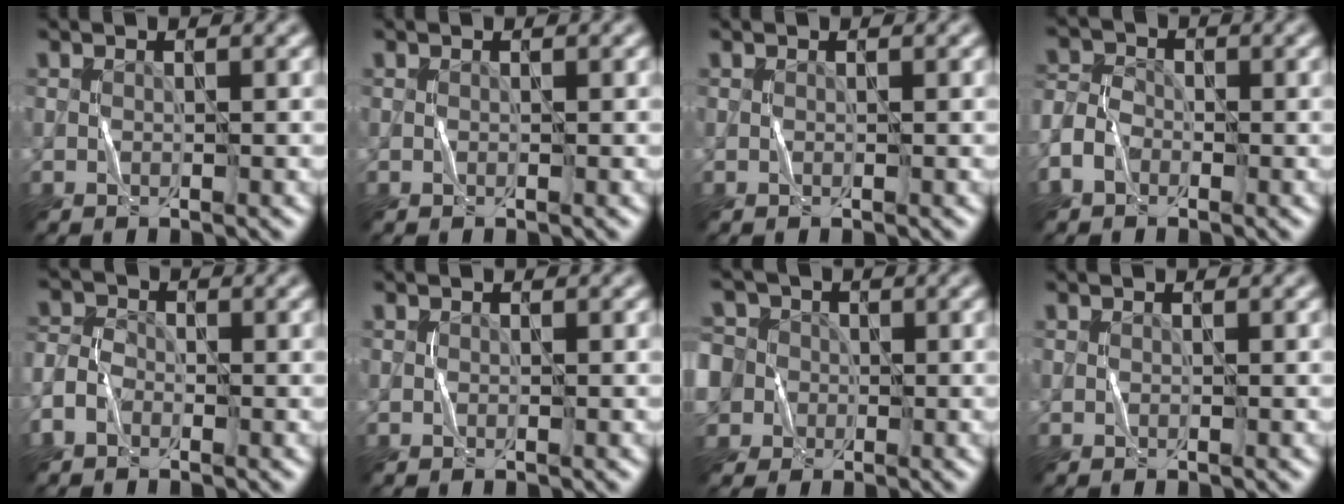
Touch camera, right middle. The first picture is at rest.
{"total": 0.0}
{"total": 0.0}
{"total": 2.8, "force": [-1.5, 2.0, 1.3], "torque": [-0.029, 0.005, -0.040]}
{"total": 2.4, "force": [-1.4, 1.6, 1.1], "torque": [-0.023, 0.005, -0.038]}
{"total": 0.0}
{"total": 9.2, "force": [-0.8, 8.5, 3.4], "torque": [-0.081, 0.025, -0.060]}
{"total": 0.0}